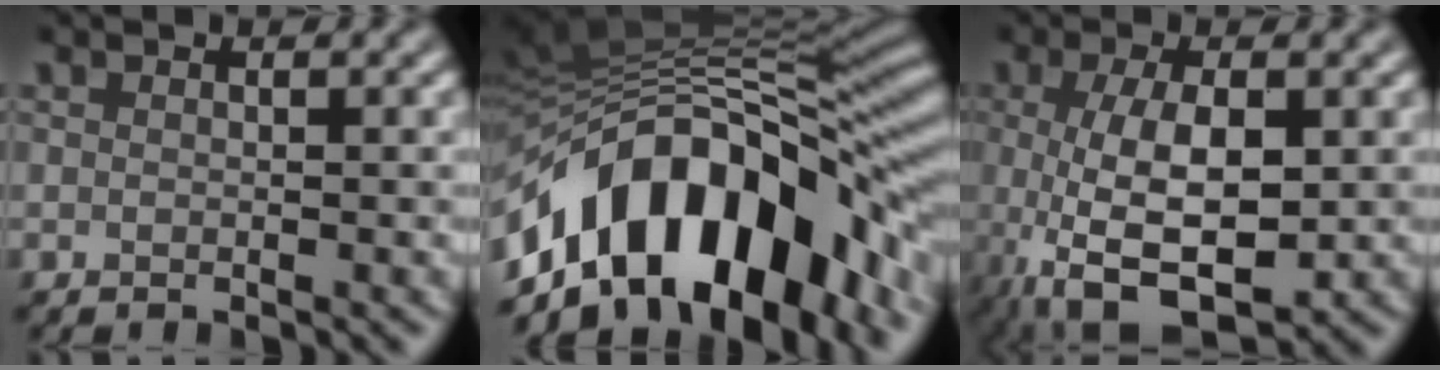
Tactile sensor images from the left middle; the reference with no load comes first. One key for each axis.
{"total": 14.9, "fx": -6.4, "fy": 8.1, "fz": 10.7, "tx": -0.159, "ty": 0.021, "tz": -0.112}
{"total": 7.7, "fx": -0.9, "fy": 3.3, "fz": 6.9, "tx": -0.145, "ty": -0.011, "tz": -0.009}